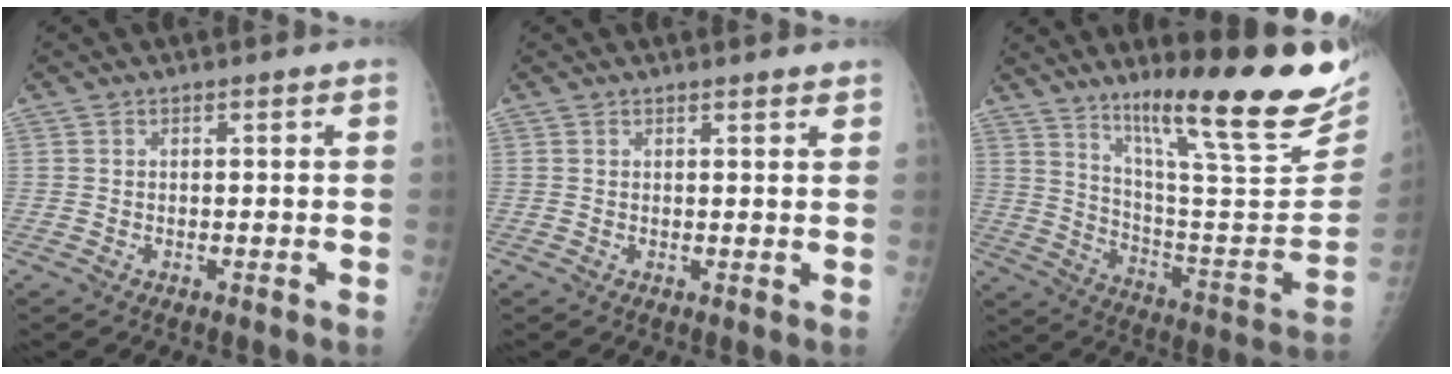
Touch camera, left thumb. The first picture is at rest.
{"total": 1.8, "force": [1.6, 0.3, 0.7], "torque": [-0.003, -0.005, 0.020]}
{"total": 26.3, "force": [18.8, 3.8, 18.0], "torque": [-0.245, -0.110, 0.289]}